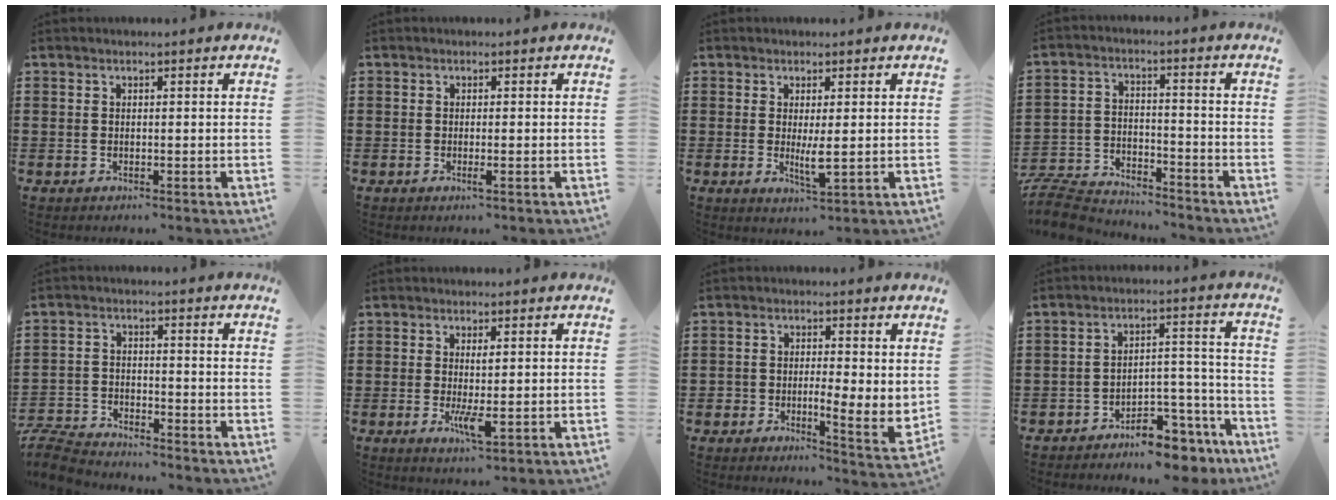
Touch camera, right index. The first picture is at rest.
{"total": 1.1, "force": [-0.3, -0.1, 1.0], "torque": [-0.019, -0.005, -0.004]}
{"total": 3.4, "force": [-0.1, 0.5, 3.4], "torque": [-0.069, -0.007, -0.003]}
{"total": 7.2, "force": [-7.1, 1.1, 1.1], "torque": [-0.036, 0.010, -0.144]}
{"total": 5.0, "force": [-4.9, 0.6, 0.6], "torque": [-0.031, 0.000, -0.105]}
{"total": 3.8, "force": [-0.6, 0.9, 3.6], "torque": [-0.076, -0.007, -0.014]}
{"total": 3.4, "force": [0.1, 2.3, 2.6], "torque": [-0.051, -0.009, -0.002]}
{"total": 6.7, "force": [-6.3, 1.5, 1.8], "torque": [-0.024, 0.024, -0.119]}